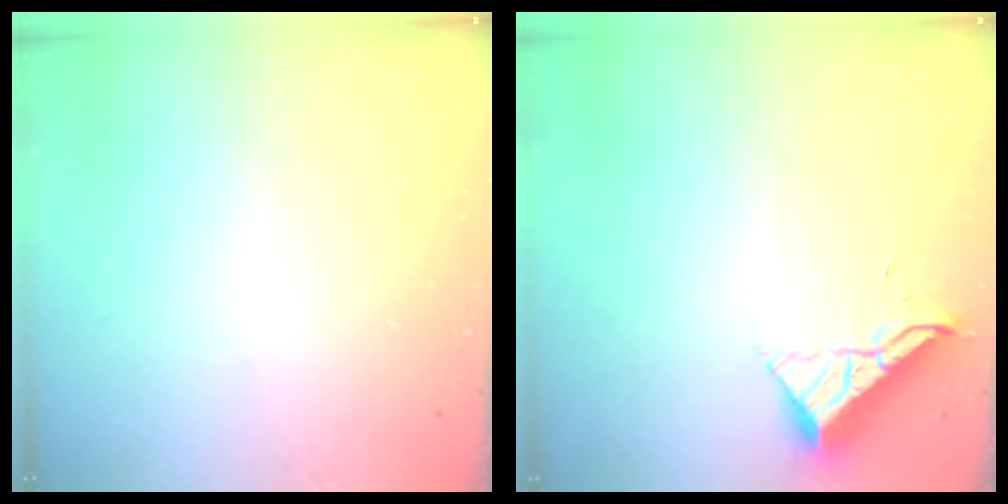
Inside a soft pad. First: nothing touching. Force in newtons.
{"total": 10.2, "press": 10.2, "slide": 0.5}